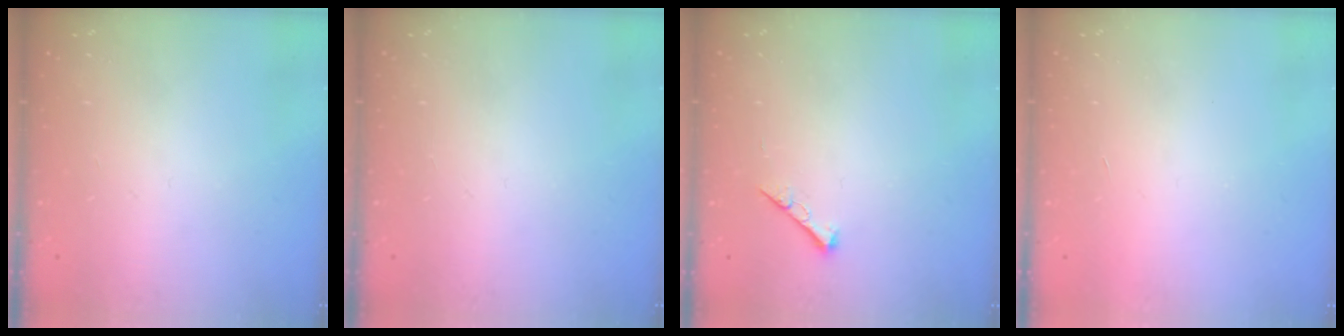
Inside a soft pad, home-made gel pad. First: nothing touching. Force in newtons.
{"total": 0.0}
{"total": 4.3, "press": 4.3, "slide": 0.5}
{"total": 1.7, "press": 1.7, "slide": 0.1}